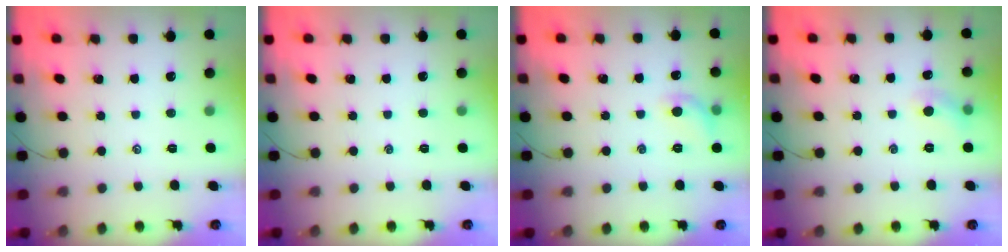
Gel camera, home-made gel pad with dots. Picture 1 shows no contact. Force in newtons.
{"total": 0.0}
{"total": 6.6, "press": 6.5, "slide": 1.4}
{"total": 5.0, "press": 4.8, "slide": 1.4}